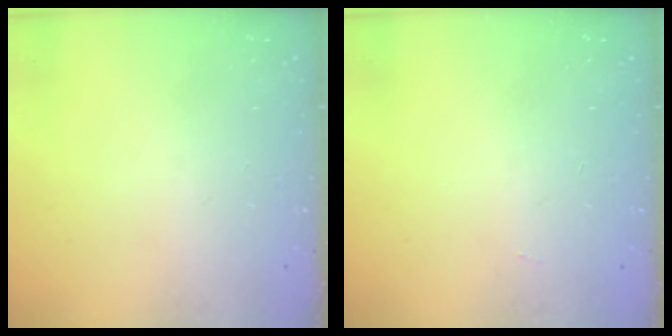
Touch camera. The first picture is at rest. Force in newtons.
{"total": 5.9, "press": 2.2, "slide": 5.5}